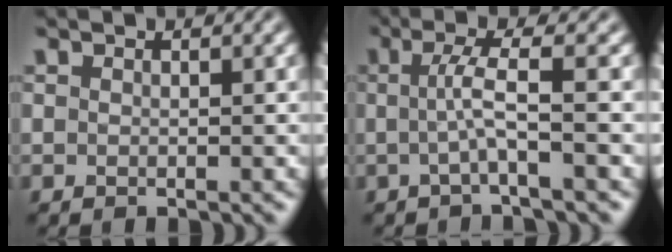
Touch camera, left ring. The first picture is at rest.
{"total": 3.1, "force": [-0.3, 0.4, 3.1], "torque": [-0.059, 0.002, -0.009]}